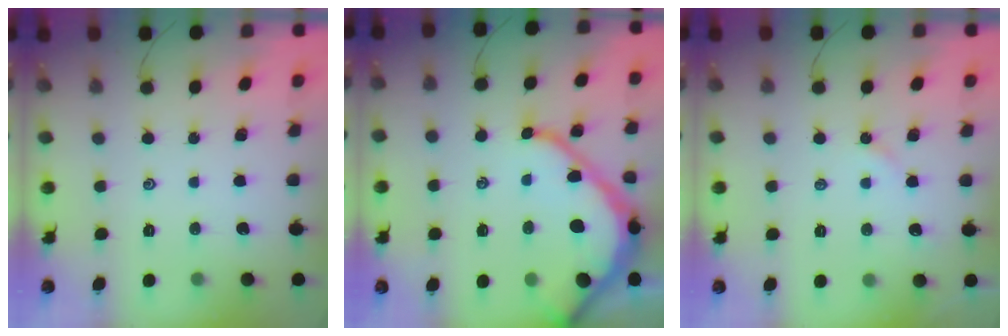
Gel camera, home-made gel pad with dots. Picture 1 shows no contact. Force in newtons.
{"total": 14.6, "press": 14.5, "slide": 1.5}
{"total": 4.0, "press": 4.0, "slide": 0.5}